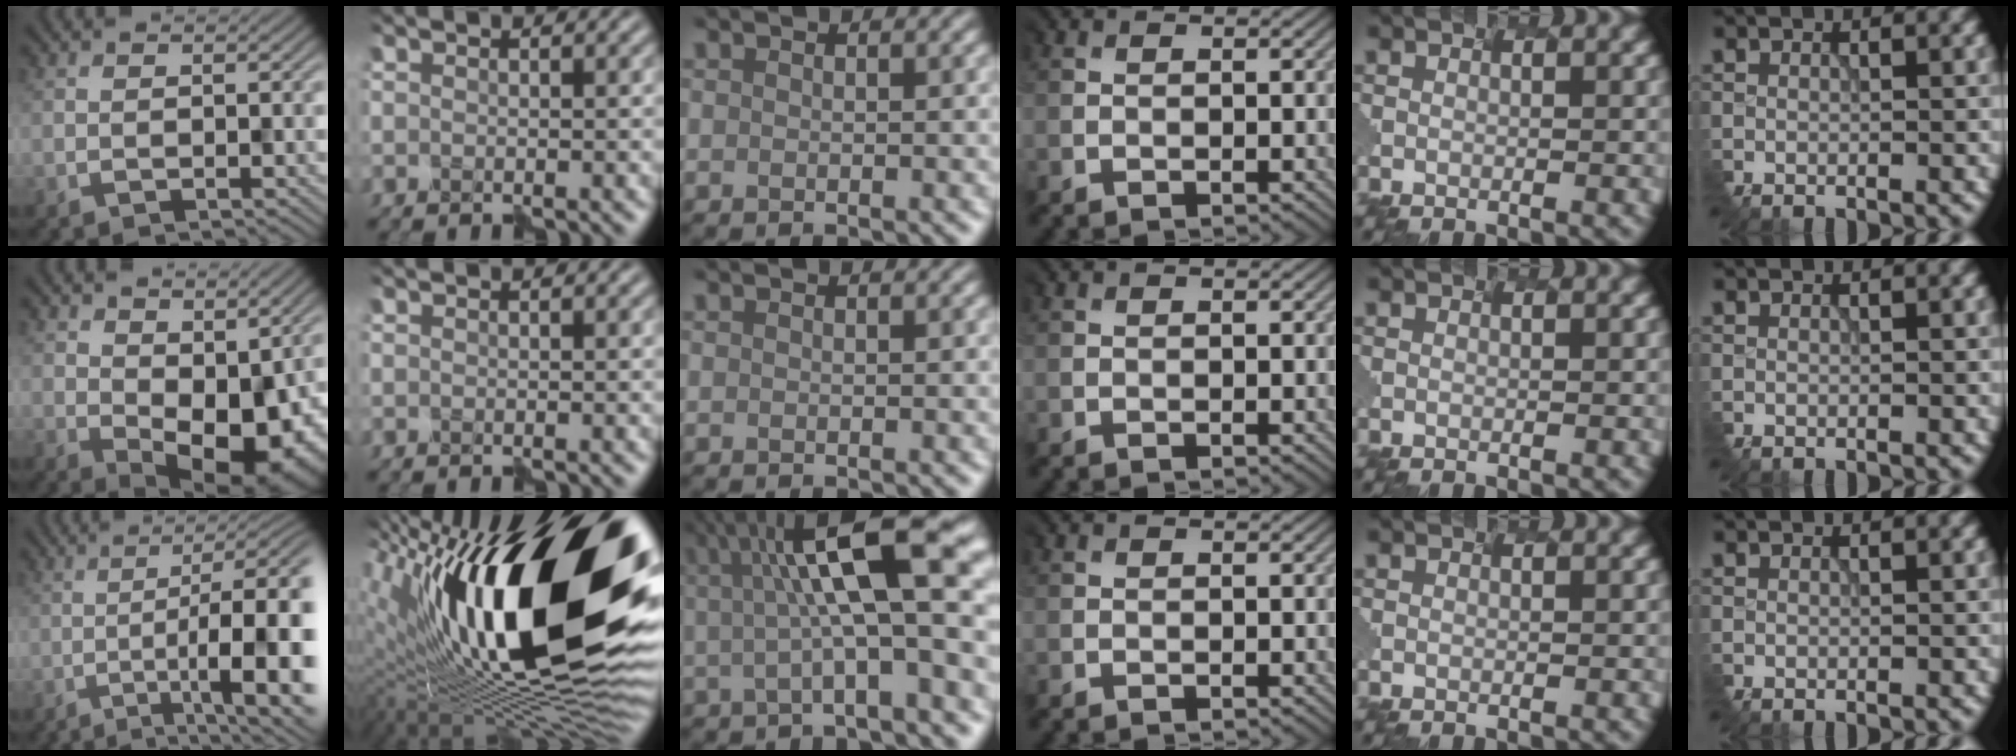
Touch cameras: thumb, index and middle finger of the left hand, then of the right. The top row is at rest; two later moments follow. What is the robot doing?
{"motion": "shake", "object": "plastic piggy bank"}